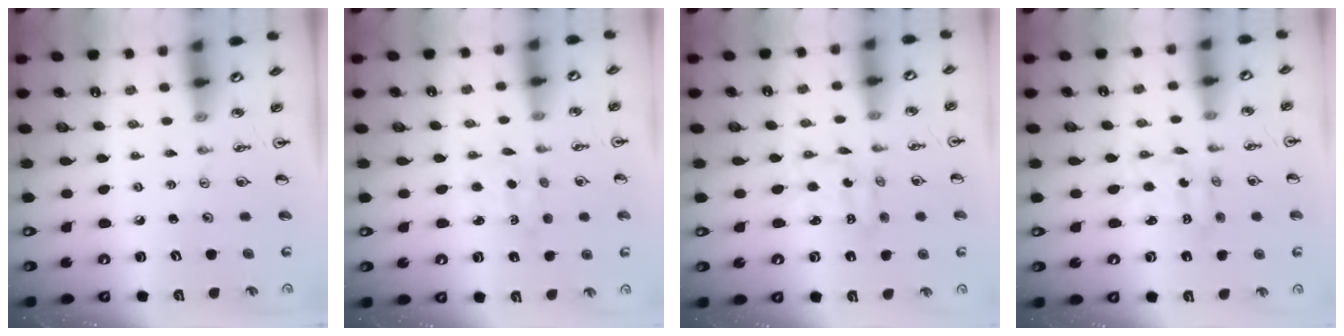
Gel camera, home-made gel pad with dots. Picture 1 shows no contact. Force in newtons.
{"total": 2.3, "press": 2.3, "slide": 0.3}
{"total": 1.9, "press": 1.9, "slide": 0.1}
{"total": 1.9, "press": 1.9, "slide": 0.1}